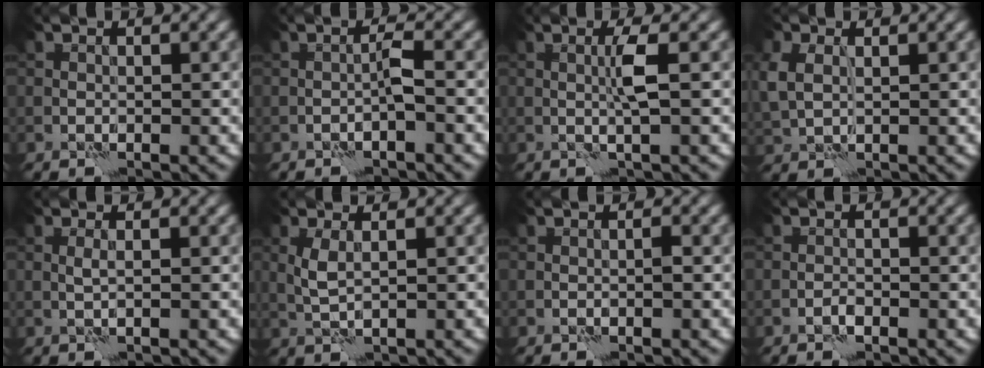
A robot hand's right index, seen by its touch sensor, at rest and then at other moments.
{"total": 1.5, "force": [-0.8, -0.3, 1.2], "torque": [-0.023, 0.010, -0.017]}
{"total": 1.9, "force": [0.2, -0.4, 1.8], "torque": [-0.042, 0.001, 0.002]}
{"total": 3.1, "force": [0.8, 2.3, 2.0], "torque": [-0.069, 0.009, 0.021]}
{"total": 0.6, "force": [0.1, -0.2, 0.6], "torque": [-0.016, 0.002, 0.001]}
{"total": 1.7, "force": [0.4, 0.4, 1.6], "torque": [-0.043, 0.003, 0.010]}
{"total": 0.5, "force": [-0.3, -0.1, 0.4], "torque": [-0.006, 0.004, -0.005]}
{"total": 0.8, "force": [-0.7, 0.0, 0.4], "torque": [-0.009, 0.004, -0.014]}